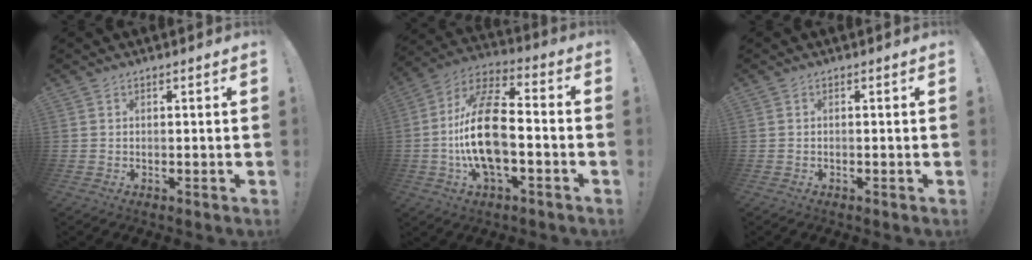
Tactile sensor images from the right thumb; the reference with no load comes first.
{"total": 18.6, "force": [-3.1, 9.0, 16.0], "torque": [-0.313, 0.017, -0.055]}
{"total": 0.0}